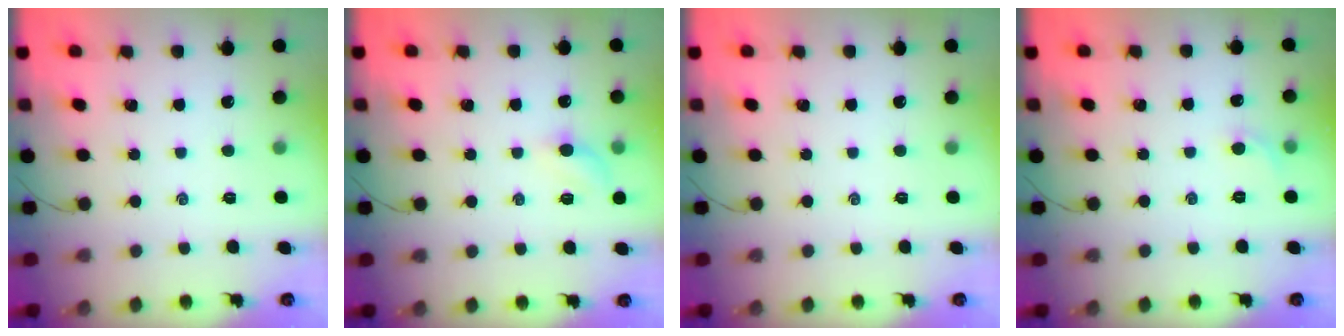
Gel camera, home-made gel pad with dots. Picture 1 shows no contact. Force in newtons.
{"total": 4.5, "press": 4.3, "slide": 1.1}
{"total": 0.0}
{"total": 3.4, "press": 3.2, "slide": 1.1}